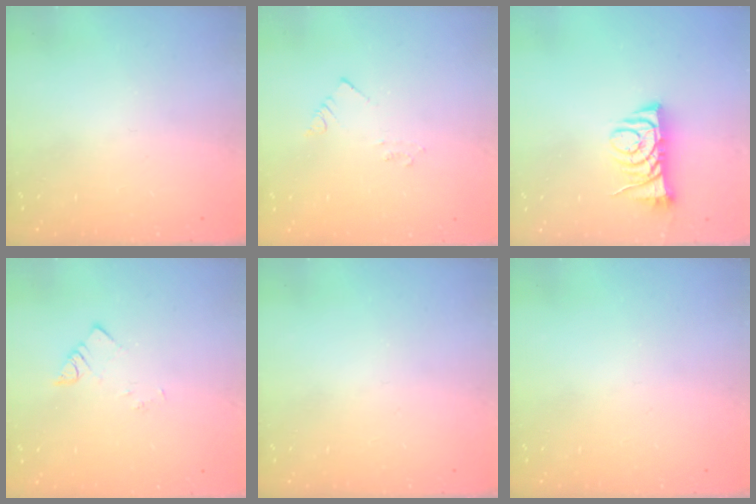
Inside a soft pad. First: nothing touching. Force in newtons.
{"total": 2.1, "press": 2.1, "slide": 0.3}
{"total": 7.1, "press": 7.0, "slide": 0.9}
{"total": 2.2, "press": 2.2, "slide": 0.2}
{"total": 0.0}
{"total": 0.0}